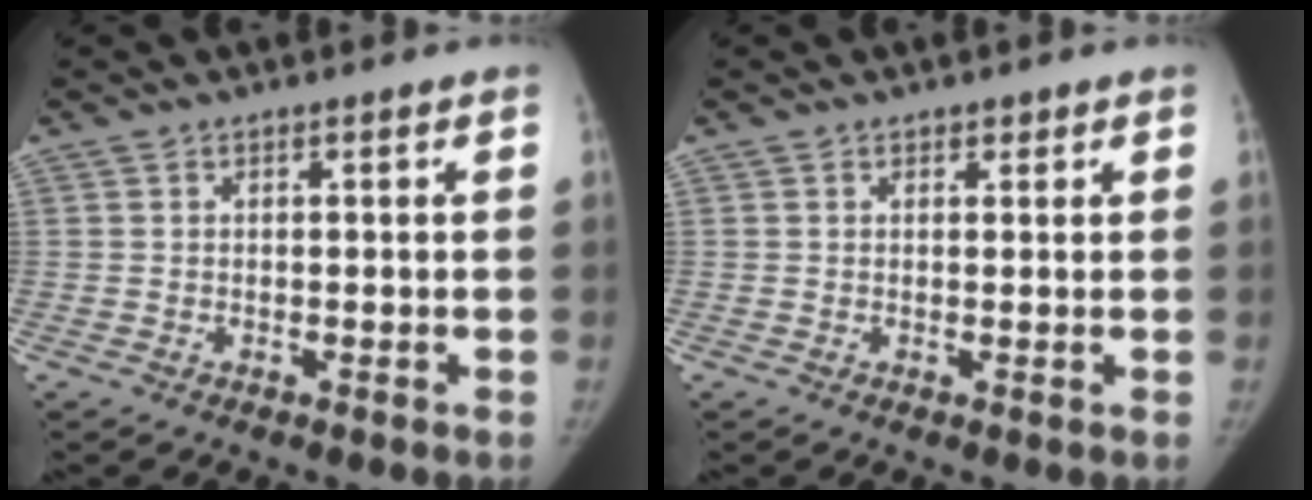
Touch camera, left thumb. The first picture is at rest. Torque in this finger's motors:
{"motor_torque": [-0.43, 0.01, -0.03, 0.38, -0.07]}